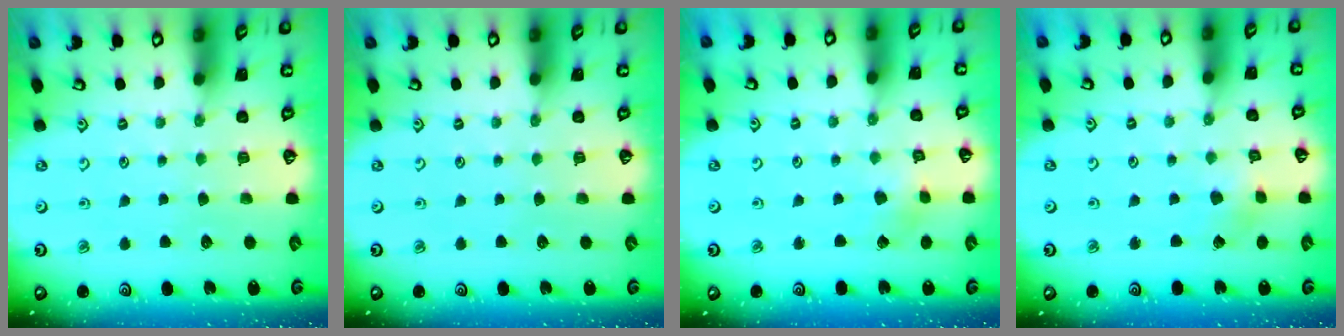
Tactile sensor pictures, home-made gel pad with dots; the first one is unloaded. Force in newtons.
{"total": 0.0}
{"total": 2.0, "press": 2.0, "slide": 0.2}
{"total": 2.0, "press": 2.0, "slide": 0.2}